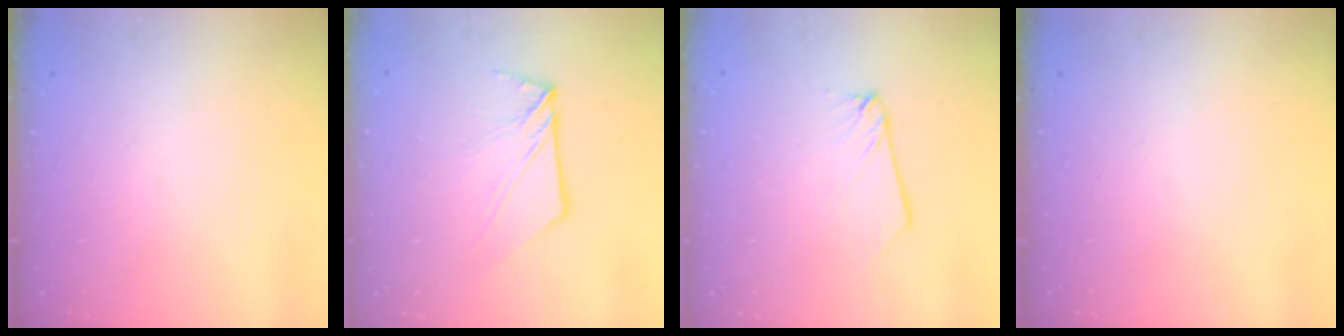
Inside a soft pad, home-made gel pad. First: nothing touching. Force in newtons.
{"total": 8.0, "press": 8.0, "slide": 0.2}
{"total": 1.7, "press": 1.7, "slide": 0.1}
{"total": 0.0}